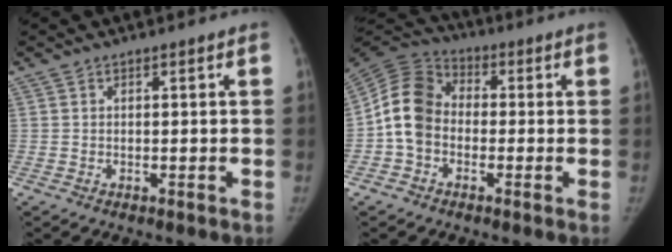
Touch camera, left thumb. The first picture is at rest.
{"total": 10.7, "force": [-1.6, 8.4, 6.4], "torque": [-0.121, 0.029, -0.047]}